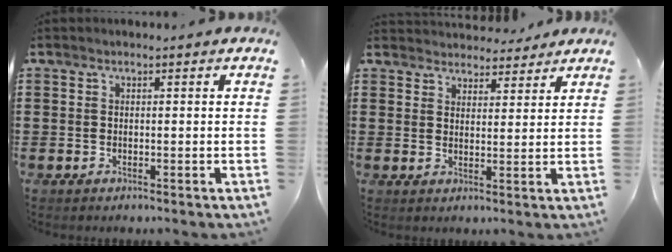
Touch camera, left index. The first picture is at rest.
{"total": 3.6, "force": [3.5, 1.0, 0.0], "torque": [-0.012, -0.009, 0.066]}